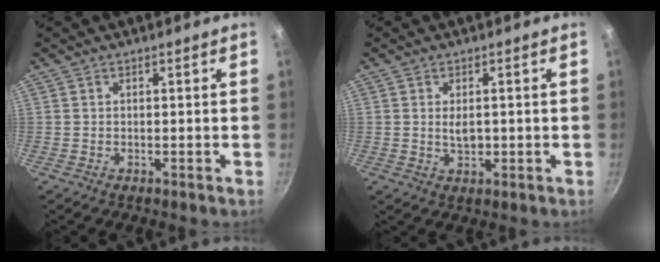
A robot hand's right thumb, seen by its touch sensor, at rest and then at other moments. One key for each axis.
{"total": 3.0, "fx": 0.1, "fy": 1.8, "fz": 2.4, "tx": -0.029, "ty": -0.002, "tz": 0.004}